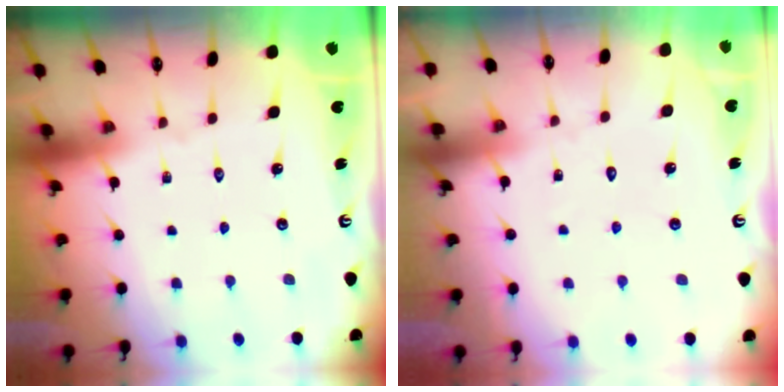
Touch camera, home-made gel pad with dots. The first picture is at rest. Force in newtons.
{"total": 4.6, "press": 4.6, "slide": 0.5}